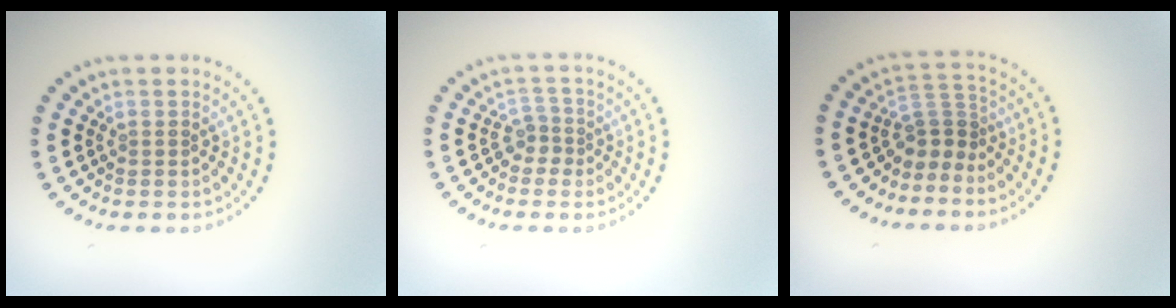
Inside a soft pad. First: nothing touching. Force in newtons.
{"total": 1.9, "press": 1.3, "slide": 1.3}
{"total": 2.8, "press": 1.7, "slide": 2.2}